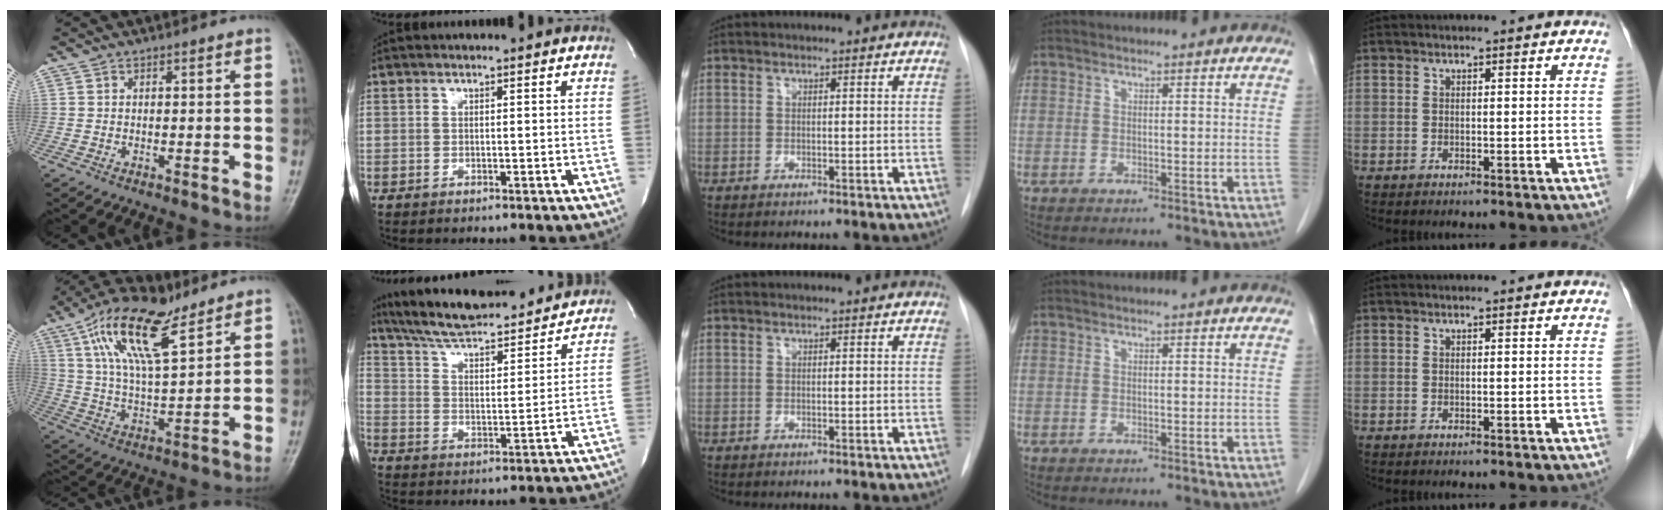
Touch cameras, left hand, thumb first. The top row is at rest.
{"thumb": {"total": 16.3, "force": [9.2, 6.1, 11.9], "torque": [-0.203, -0.025, 0.172]}, "index": {"total": 21.5, "force": [19.4, 3.6, 8.4], "torque": [-0.136, 0.011, 0.286]}}